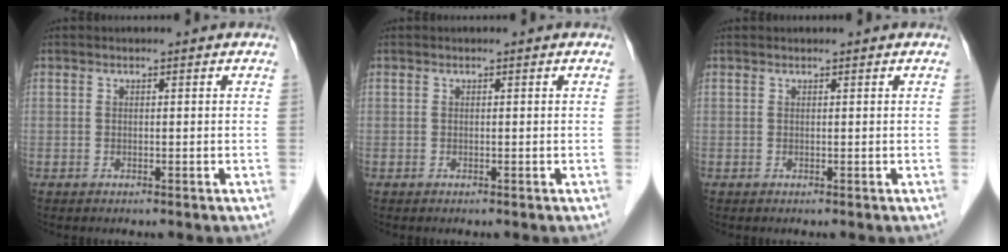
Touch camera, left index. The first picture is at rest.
{"total": 0.0}
{"total": 0.0}